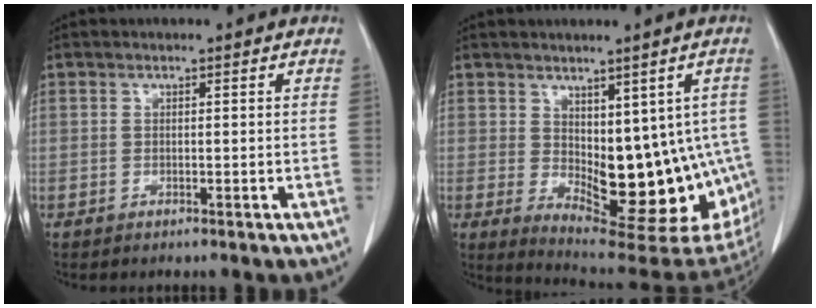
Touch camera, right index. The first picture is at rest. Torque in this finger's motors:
{"motor_torque": [1.02, 0.53, 0.24, 0.05]}